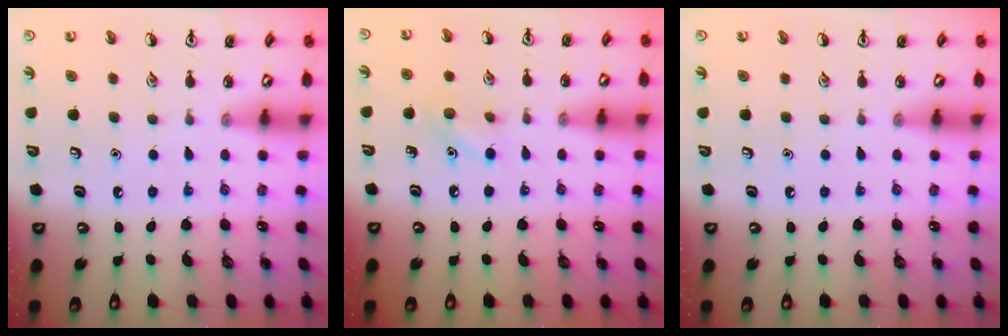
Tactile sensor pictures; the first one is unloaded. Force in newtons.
{"total": 6.4, "press": 6.2, "slide": 1.7}
{"total": 0.0}